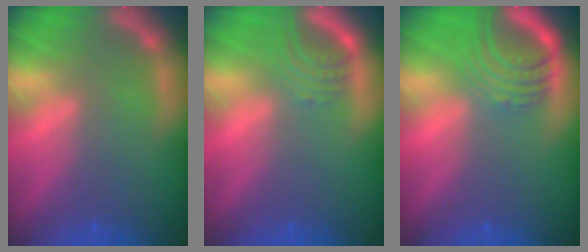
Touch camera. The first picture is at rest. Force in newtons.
{"total": 3.0}
{"total": 6.1}